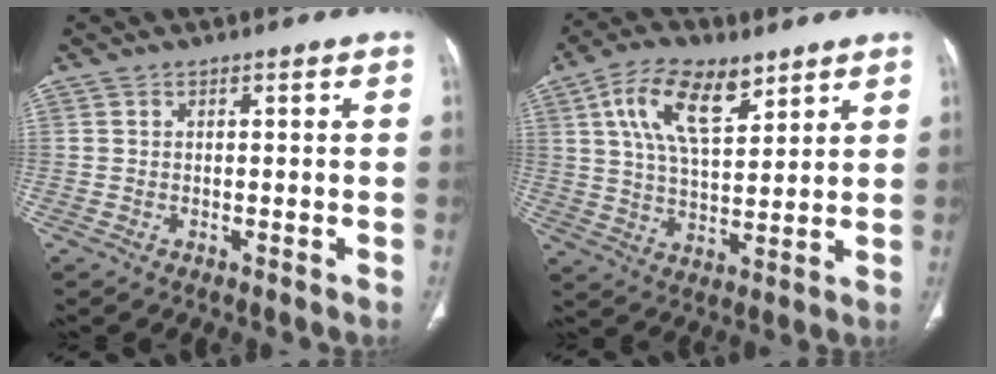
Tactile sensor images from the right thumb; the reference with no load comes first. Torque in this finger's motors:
{"motor_torque": [1.09, 1.22, 0.20, 0.21, 0.34]}